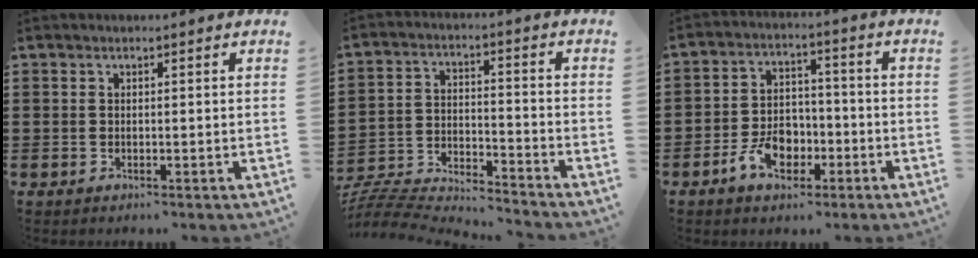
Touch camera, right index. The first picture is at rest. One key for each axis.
{"total": 6.1, "fx": -6.1, "fy": 0.2, "fz": 0.7, "tx": -0.036, "ty": -0.009, "tz": -0.130}
{"total": 6.6, "fx": -2.9, "fy": 4.6, "fz": 3.8, "tx": -0.070, "ty": 0.009, "tz": -0.056}